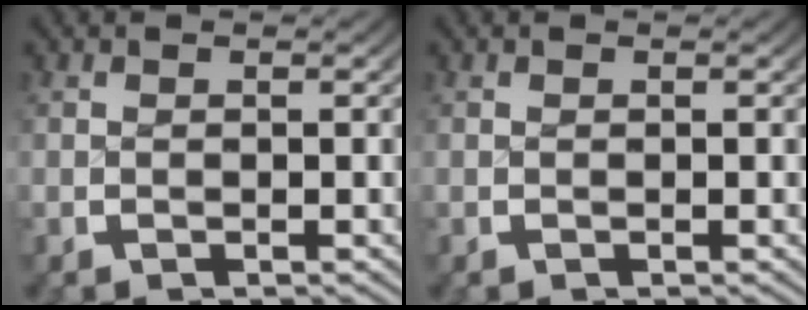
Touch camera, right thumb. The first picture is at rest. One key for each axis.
{"total": 0.0}